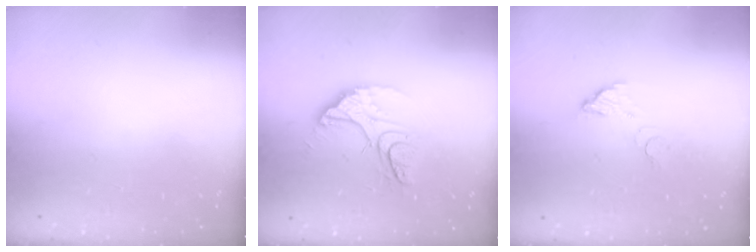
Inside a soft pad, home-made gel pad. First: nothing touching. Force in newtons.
{"total": 13.5, "press": 13.4, "slide": 1.3}
{"total": 3.6, "press": 3.6, "slide": 0.2}